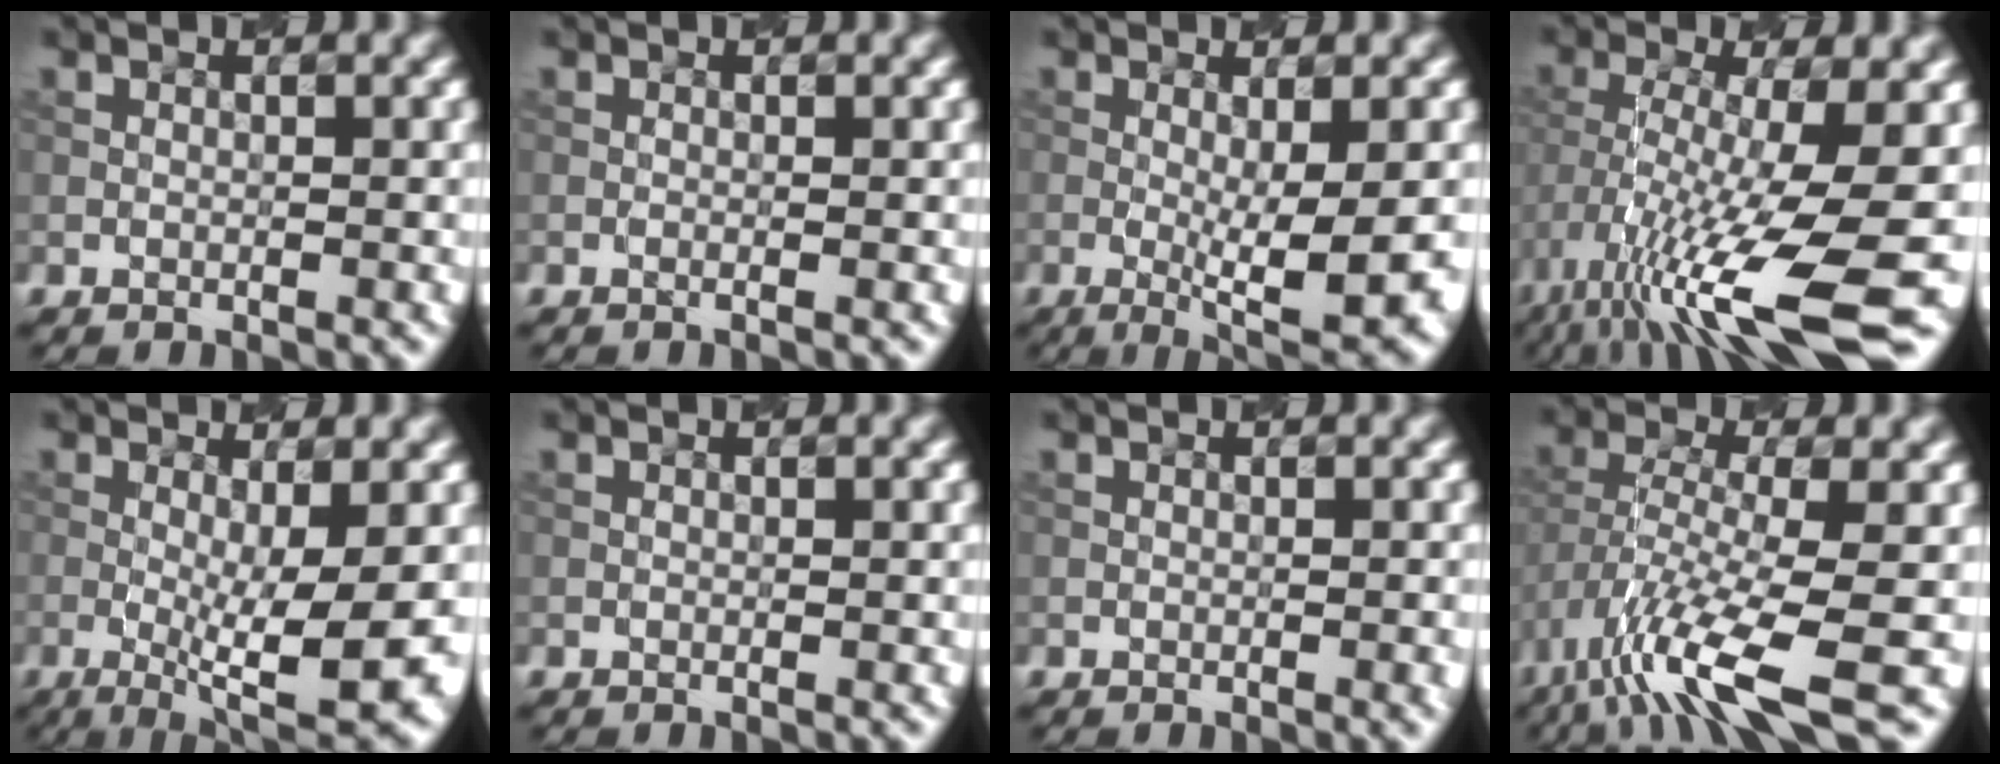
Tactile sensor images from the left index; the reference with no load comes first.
{"total": 0.6, "force": [-0.1, 0.2, 0.5], "torque": [-0.002, 0.002, -0.004]}
{"total": 7.2, "force": [-1.3, 1.4, 7.0], "torque": [-0.105, -0.018, -0.008]}
{"total": 13.0, "force": [-5.6, 2.9, 11.4], "torque": [-0.226, -0.022, -0.083]}
{"total": 9.0, "force": [-1.8, 1.9, 8.6], "torque": [-0.135, -0.022, -0.014]}
{"total": 0.0}
{"total": 1.4, "force": [-0.3, 0.5, 1.3], "torque": [-0.005, 0.005, 0.000]}
{"total": 9.5, "force": [-5.0, 2.4, 7.8], "torque": [-0.155, -0.002, -0.085]}